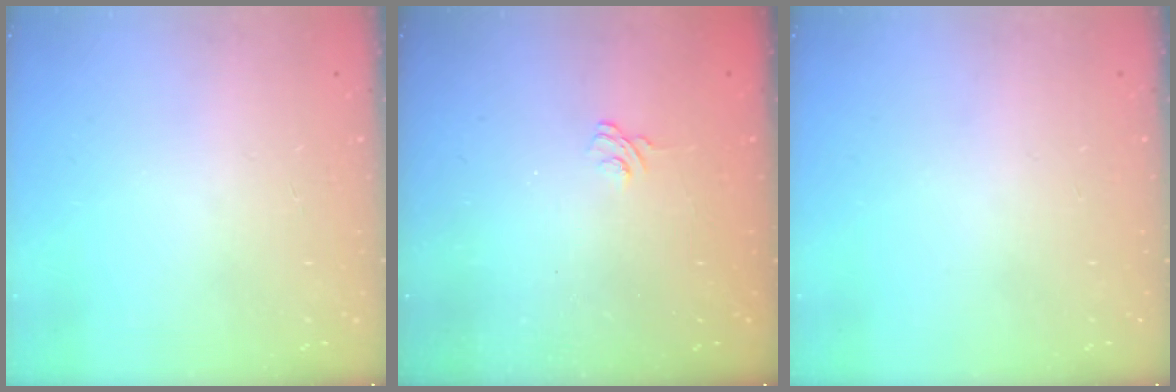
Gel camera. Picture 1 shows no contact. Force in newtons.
{"total": 2.5, "press": 2.1, "slide": 1.3}
{"total": 0.0}